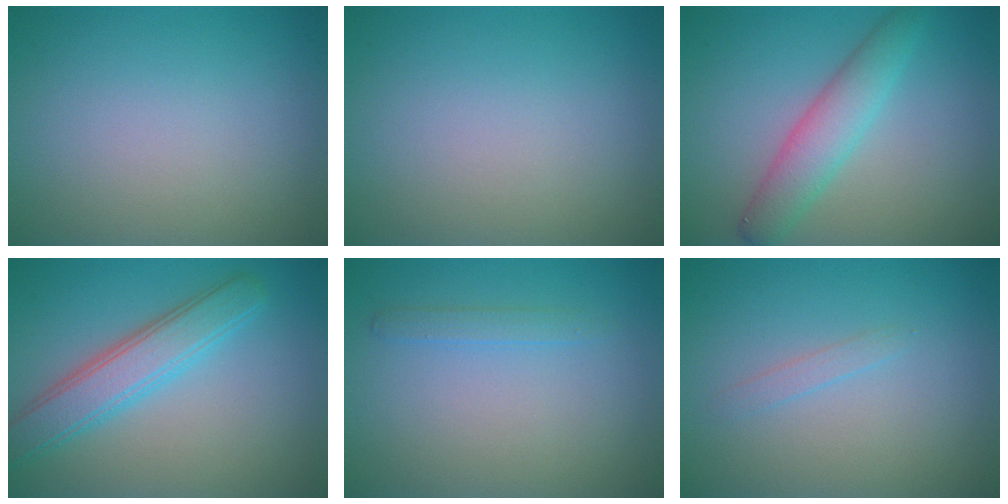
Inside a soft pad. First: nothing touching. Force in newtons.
{"total": 0.0}
{"total": 3.8, "press": 3.8, "slide": 0.1}
{"total": 4.5, "press": 4.5, "slide": 0.1}
{"total": 1.1, "press": 1.1, "slide": 0.0}
{"total": 0.8, "press": 0.8, "slide": 0.1}